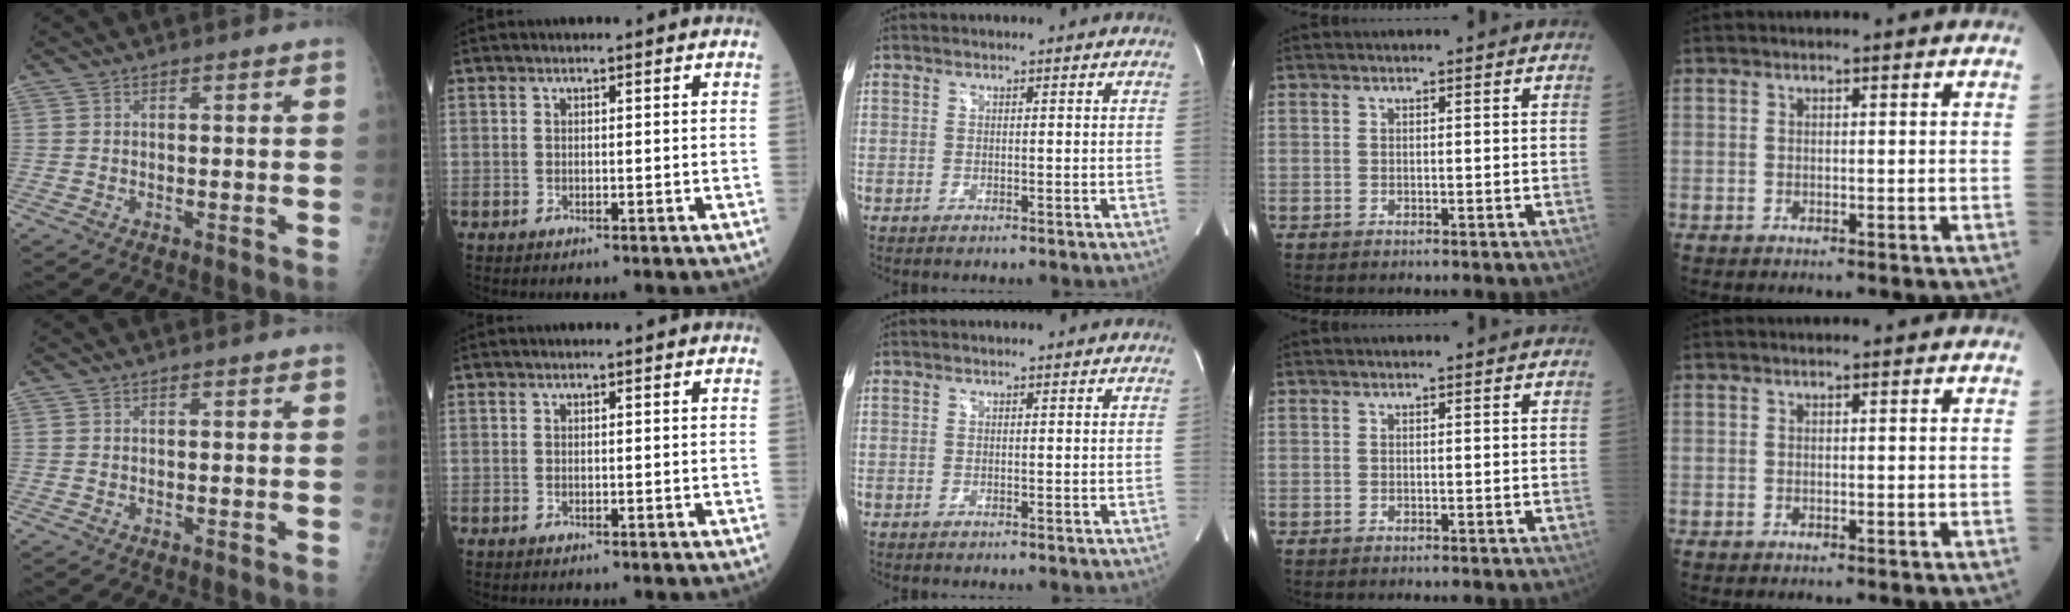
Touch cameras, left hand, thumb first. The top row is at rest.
{}